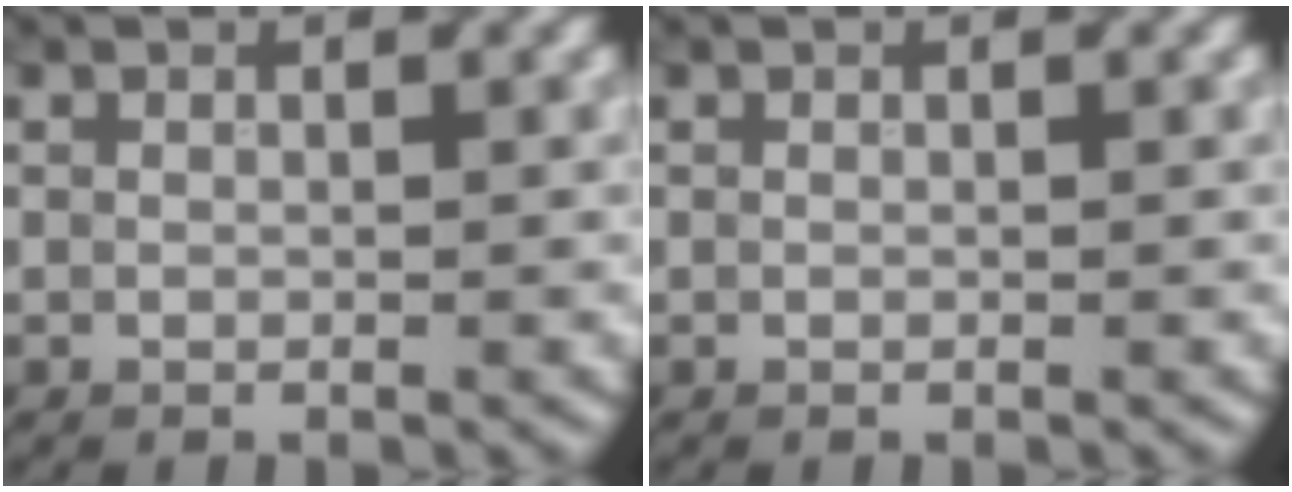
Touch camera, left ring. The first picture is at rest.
{"total": 0.0}